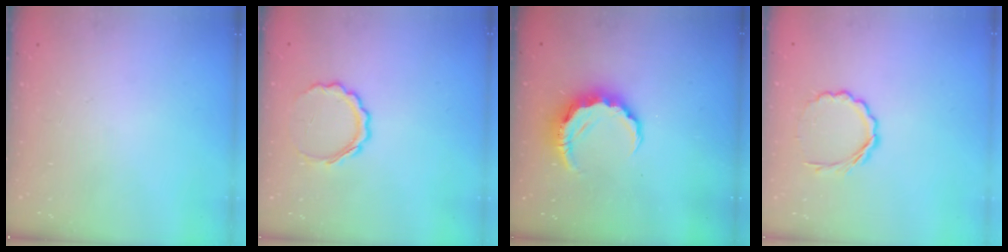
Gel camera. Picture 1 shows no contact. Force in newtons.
{"total": 7.6, "press": 7.4, "slide": 1.6}
{"total": 8.5, "press": 8.3, "slide": 1.6}
{"total": 6.0, "press": 5.9, "slide": 1.5}